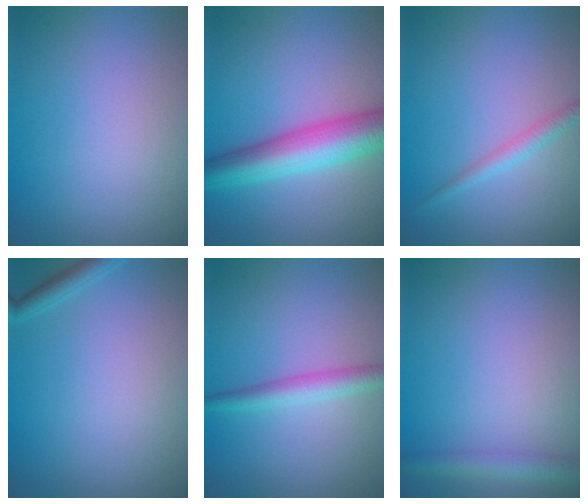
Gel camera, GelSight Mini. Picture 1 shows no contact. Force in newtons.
{"total": 7.5, "press": 7.5, "slide": 0.1}
{"total": 1.6, "press": 1.6, "slide": 0.0}
{"total": 1.4, "press": 1.4, "slide": 0.1}
{"total": 2.5, "press": 2.5, "slide": 0.0}
{"total": 2.7, "press": 2.7, "slide": 0.1}